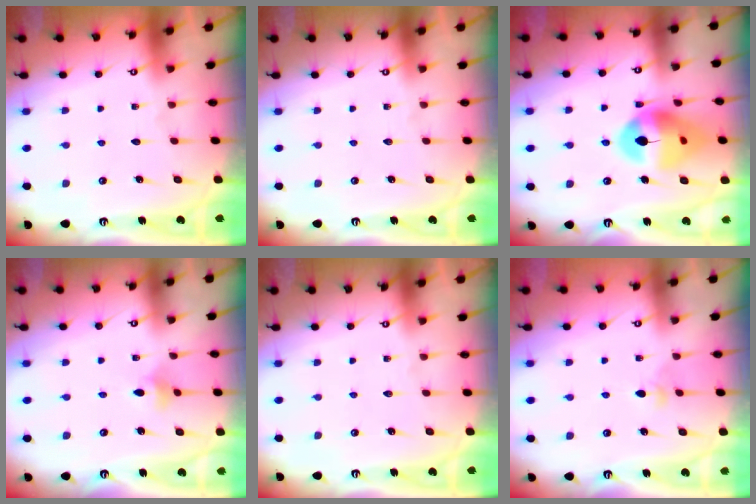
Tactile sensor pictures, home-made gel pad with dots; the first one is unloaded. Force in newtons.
{"total": 0.0}
{"total": 16.1, "press": 15.9, "slide": 2.1}
{"total": 3.4, "press": 3.4, "slide": 0.7}
{"total": 0.0}
{"total": 2.5, "press": 2.4, "slide": 0.6}